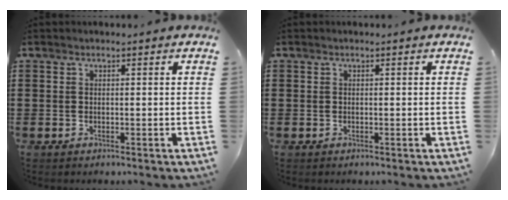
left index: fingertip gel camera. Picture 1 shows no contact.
{"total": 0.0}